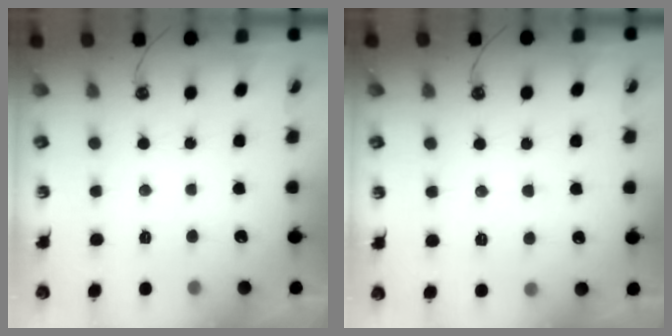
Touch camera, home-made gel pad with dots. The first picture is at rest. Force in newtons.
{"total": 2.9, "press": 2.9, "slide": 0.3}